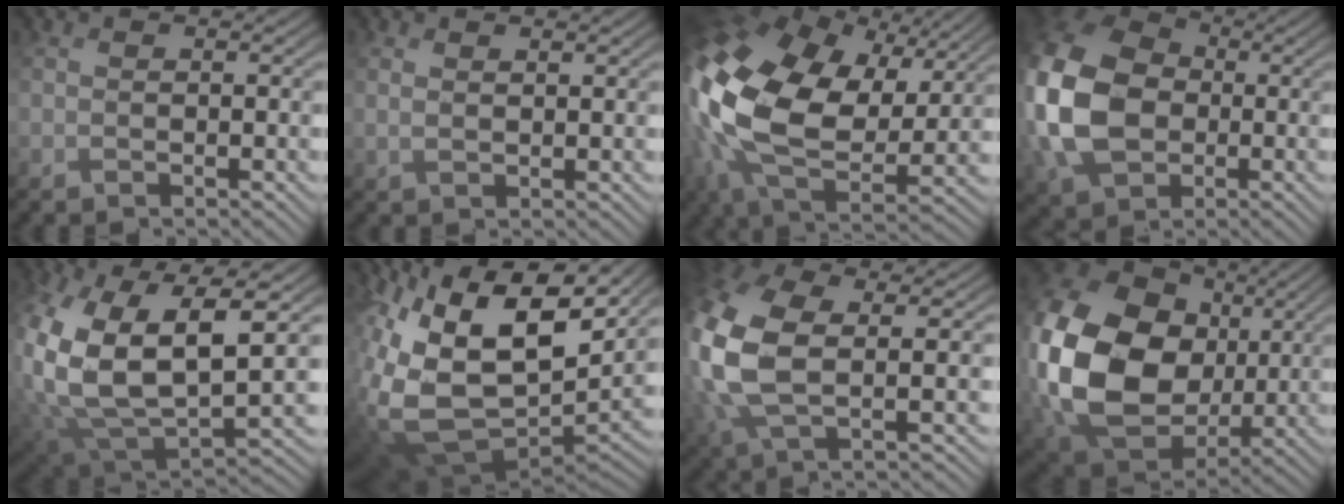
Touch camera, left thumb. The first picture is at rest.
{"total": 1.5, "force": [1.1, 0.4, 1.0], "torque": [-0.021, -0.001, 0.025]}
{"total": 19.8, "force": [4.3, 13.5, 13.9], "torque": [-0.358, -0.011, 0.085]}
{"total": 17.4, "force": [-1.4, 12.9, 11.6], "torque": [-0.322, -0.024, -0.021]}
{"total": 16.8, "force": [0.6, 10.7, 12.9], "torque": [-0.307, -0.042, 0.020]}
{"total": 17.7, "force": [3.7, 11.4, 13.1], "torque": [-0.283, -0.042, 0.098]}
{"total": 13.6, "force": [0.6, 7.7, 11.2], "torque": [-0.310, -0.015, 0.022]}
{"total": 22.0, "force": [1.1, 17.2, 13.7], "torque": [-0.385, -0.031, 0.044]}